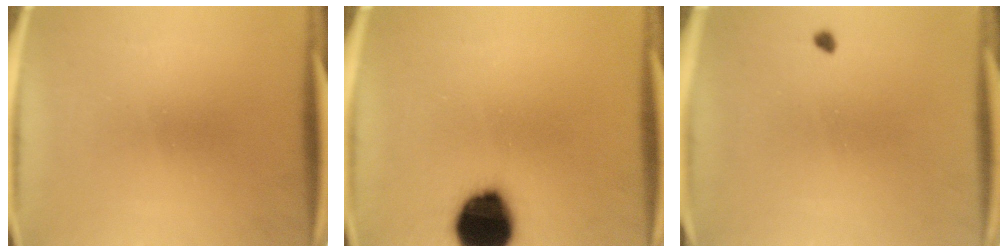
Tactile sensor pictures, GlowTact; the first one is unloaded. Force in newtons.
{"total": 17.1}
{"total": 0.7}